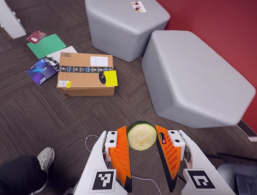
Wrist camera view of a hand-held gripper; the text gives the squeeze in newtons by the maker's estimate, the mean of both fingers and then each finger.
{"total": 10.0, "left": 10.1, "right": 9.8}